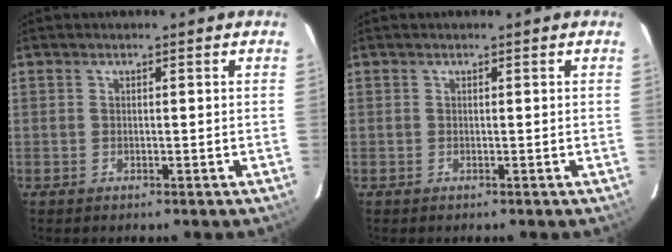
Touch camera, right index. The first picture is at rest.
{"total": 0.0}